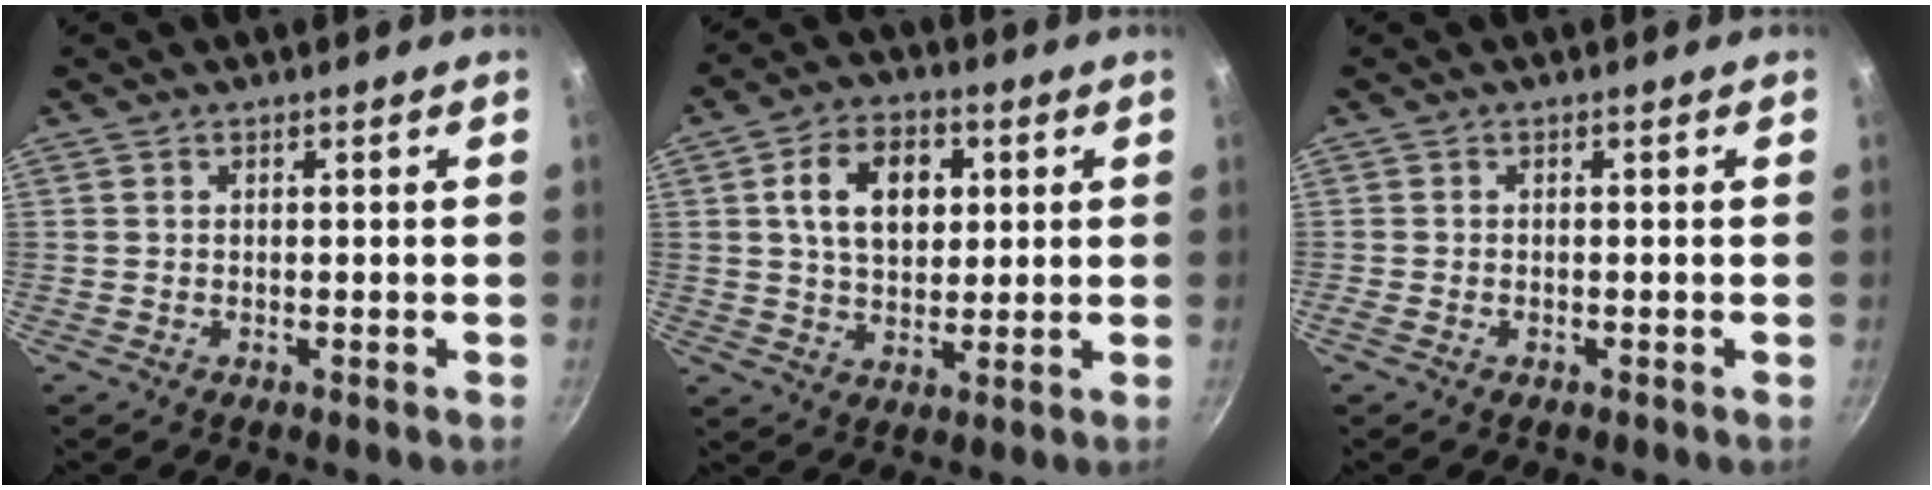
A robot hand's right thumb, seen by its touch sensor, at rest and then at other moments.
{"total": 11.8, "force": [2.8, 8.0, 8.2], "torque": [-0.112, 0.002, 0.042]}
{"total": 0.7, "force": [-0.4, 0.3, 0.5], "torque": [-0.014, 0.003, -0.011]}